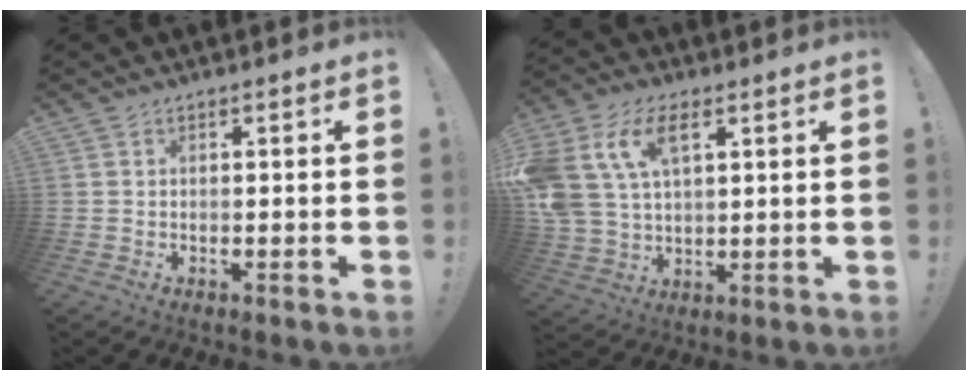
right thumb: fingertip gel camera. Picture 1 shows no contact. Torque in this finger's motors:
{"motor_torque": [0.65, 0.65, 1.66, 0.77, 0.58]}